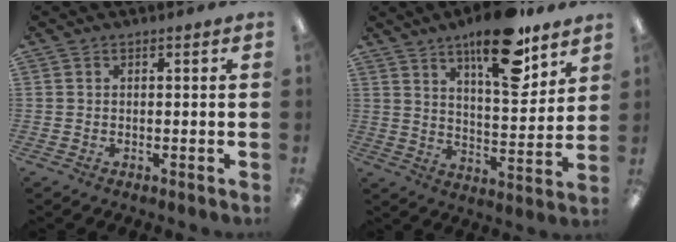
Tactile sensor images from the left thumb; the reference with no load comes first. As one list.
[{"total": 17.9, "force": [12.3, 6.2, 11.5], "torque": [-0.161, -0.072, 0.199]}]